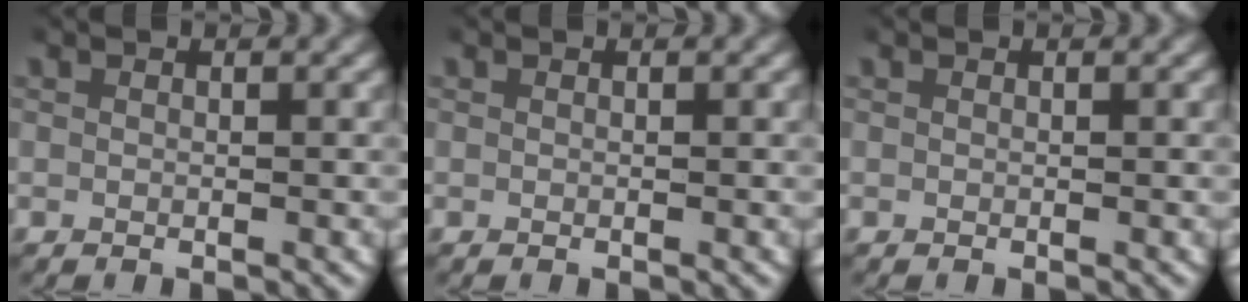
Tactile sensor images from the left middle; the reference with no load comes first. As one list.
[{"total": 0.0}, {"total": 0.0}]